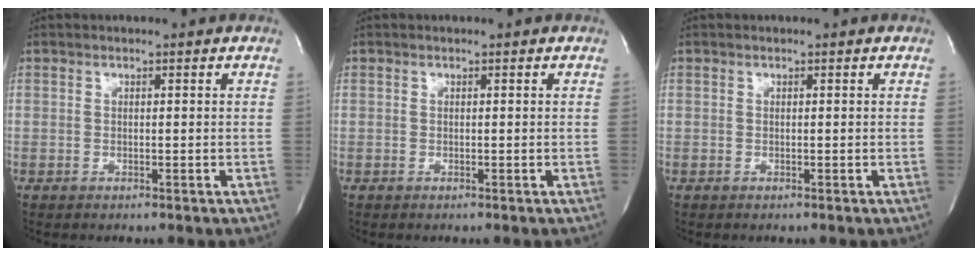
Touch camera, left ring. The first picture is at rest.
{"total": 0.0}
{"total": 0.0}